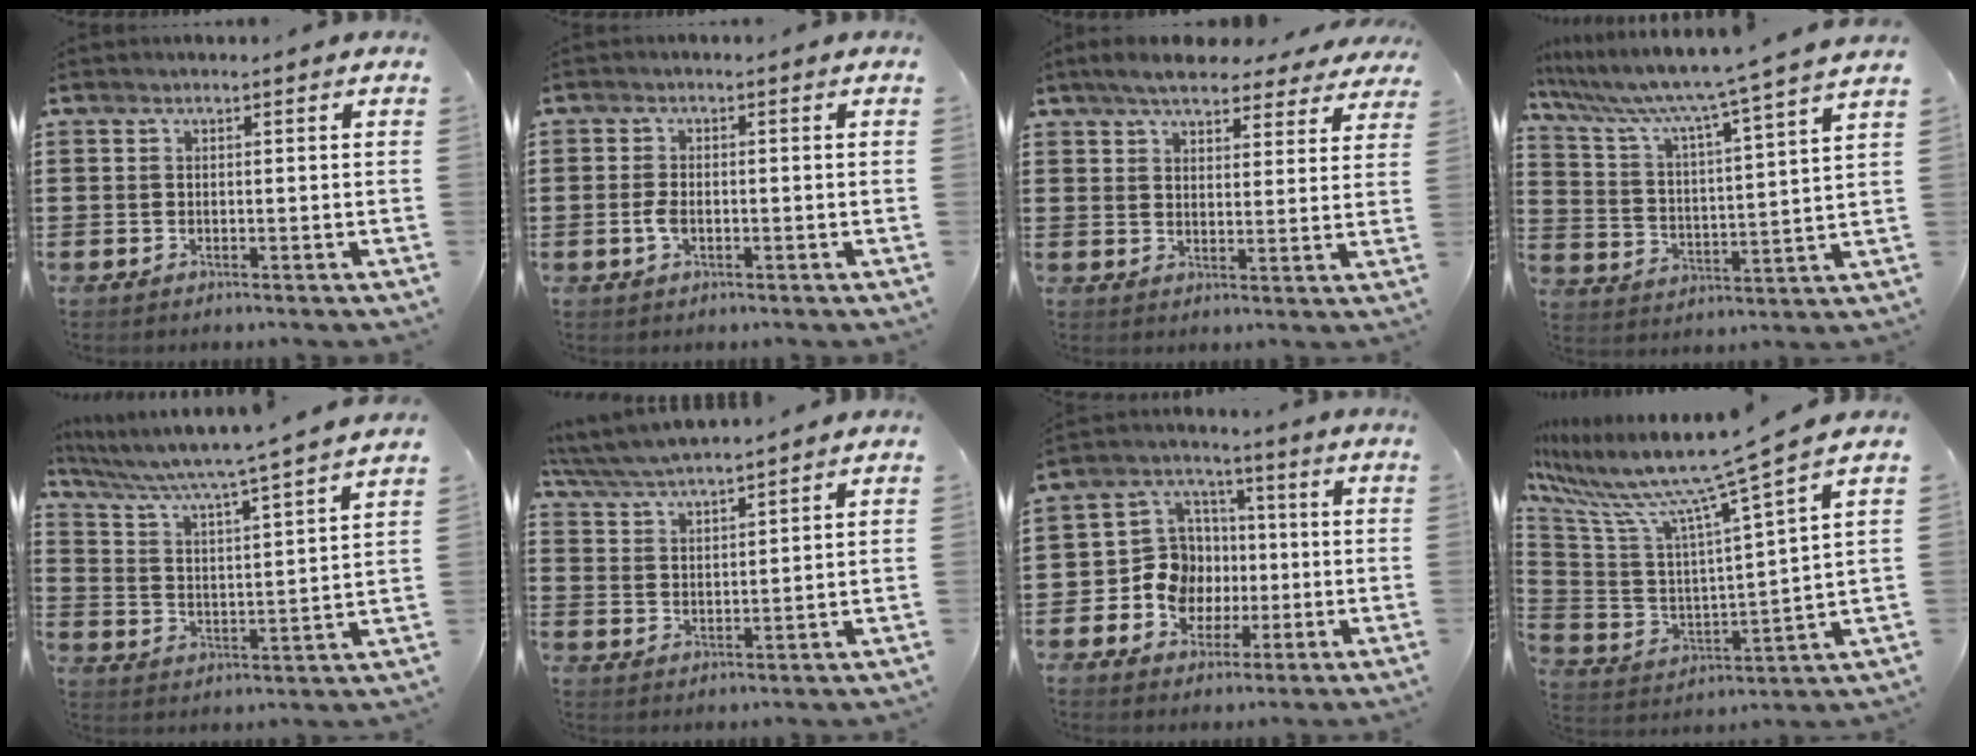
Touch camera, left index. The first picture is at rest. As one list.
[{"total": 2.5, "force": [-0.7, 1.2, 2.0], "torque": [-0.054, -0.004, -0.017]}, {"total": 5.8, "force": [5.3, 1.3, 2.1], "torque": [-0.053, -0.012, 0.095]}, {"total": 6.9, "force": [5.8, -1.0, 3.5], "torque": [-0.097, -0.055, 0.088]}, {"total": 4.8, "force": [4.2, -1.0, 2.2], "torque": [-0.066, -0.044, 0.059]}, {"total": 4.8, "force": [4.7, 0.2, 1.2], "torque": [-0.042, -0.020, 0.083]}, {"total": 9.5, "force": [-1.0, 8.9, 3.3], "torque": [-0.100, 0.015, -0.013]}, {"total": 11.2, "force": [9.4, -0.6, 6.2], "torque": [-0.161, -0.075, 0.149]}]